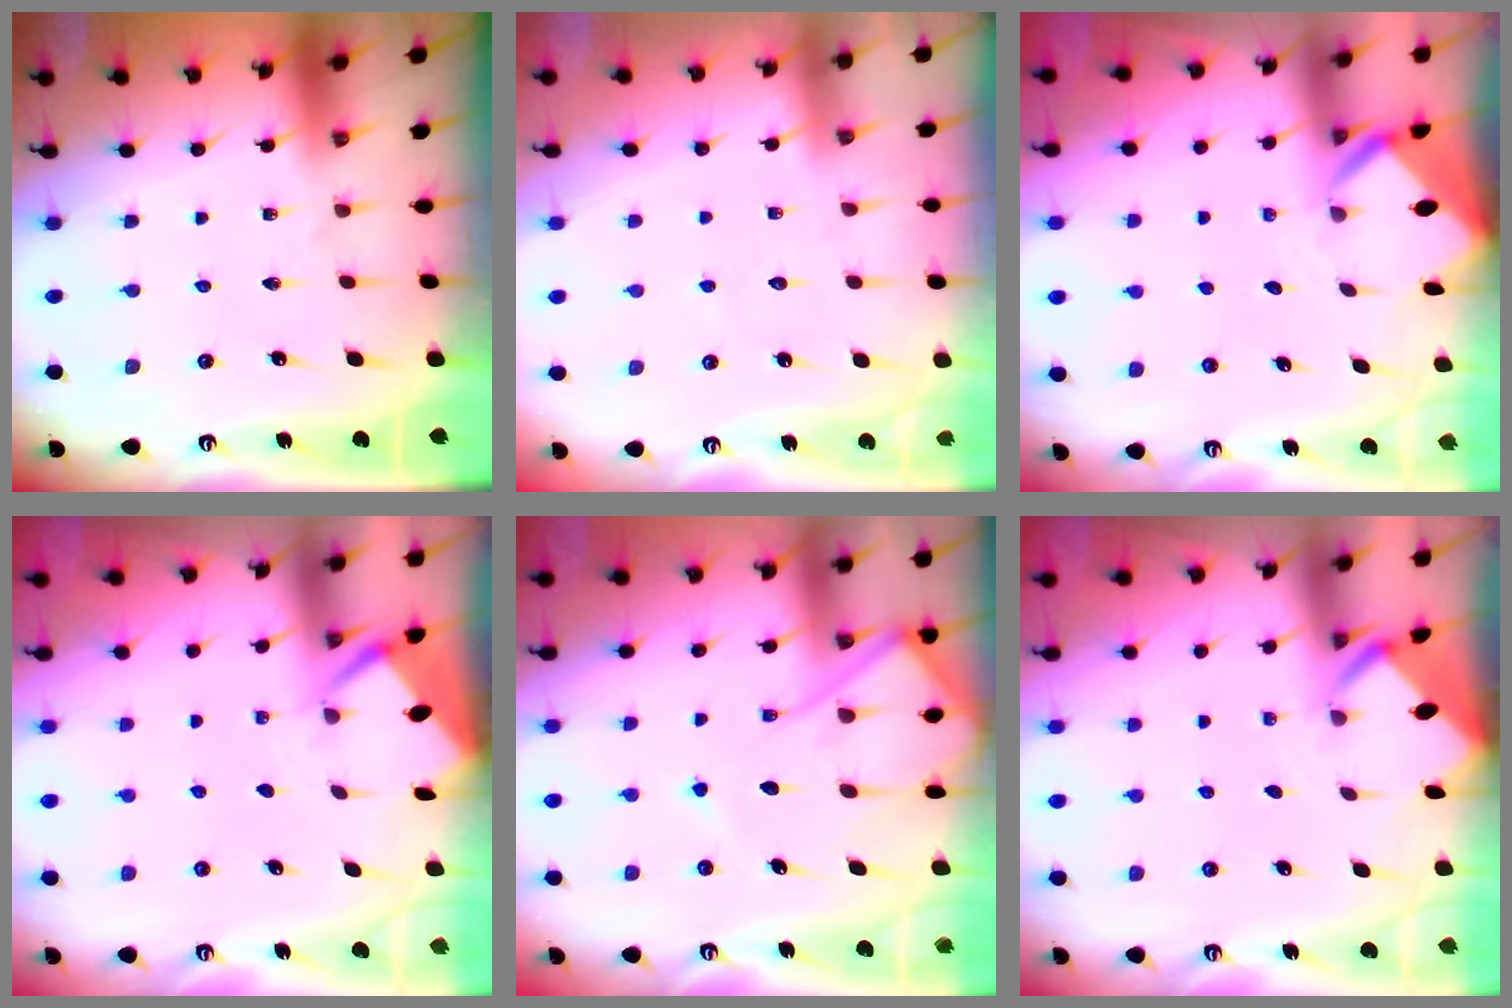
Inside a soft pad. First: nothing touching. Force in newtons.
{"total": 3.8, "press": 3.8, "slide": 0.4}
{"total": 3.2, "press": 3.2, "slide": 0.1}
{"total": 2.9, "press": 2.8, "slide": 0.3}
{"total": 12.1, "press": 12.1, "slide": 1.0}
{"total": 2.1, "press": 2.1, "slide": 0.0}